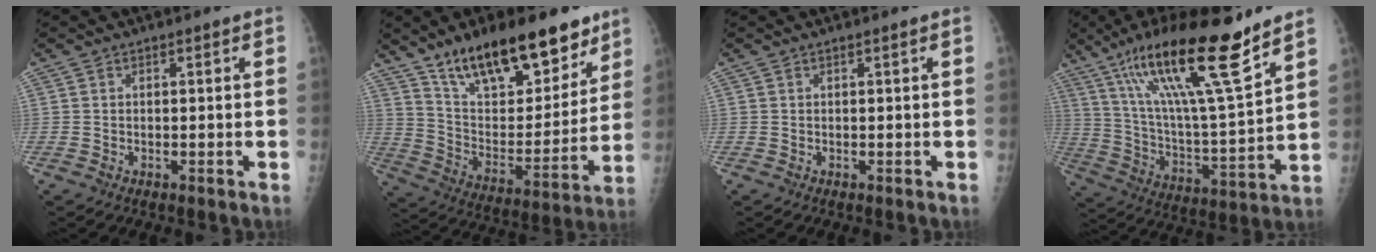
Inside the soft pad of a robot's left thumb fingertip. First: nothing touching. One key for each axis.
{"total": 23.6, "fx": 16.3, "fy": 9.8, "fz": 13.9, "tx": -0.175, "ty": -0.065, "tz": 0.271}
{"total": 0.0}
{"total": 23.0, "fx": 15.0, "fy": 3.2, "fz": 17.2, "tx": -0.285, "ty": -0.057, "tz": 0.264}